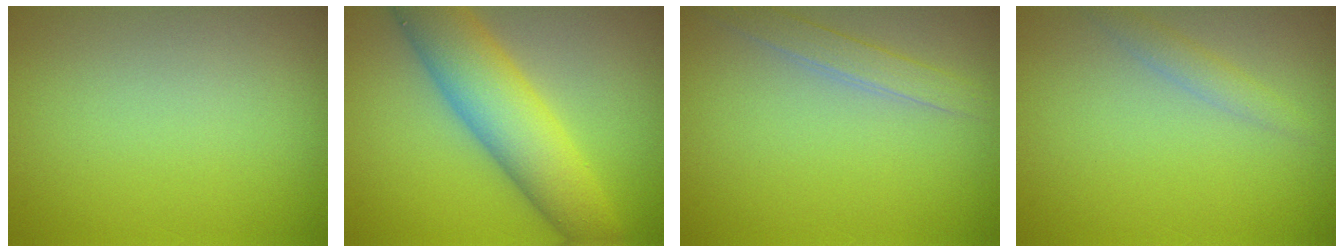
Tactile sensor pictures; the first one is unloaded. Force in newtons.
{"total": 7.9, "press": 7.9, "slide": 0.3}
{"total": 1.9, "press": 1.9, "slide": 0.0}
{"total": 1.4, "press": 1.4, "slide": 0.1}